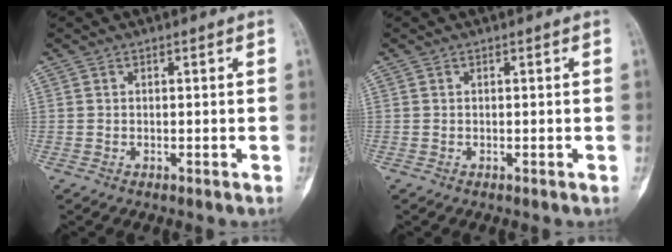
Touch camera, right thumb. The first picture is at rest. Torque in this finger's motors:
{"motor_torque": [1.61, 1.61, -0.02, -0.02, 0.00]}